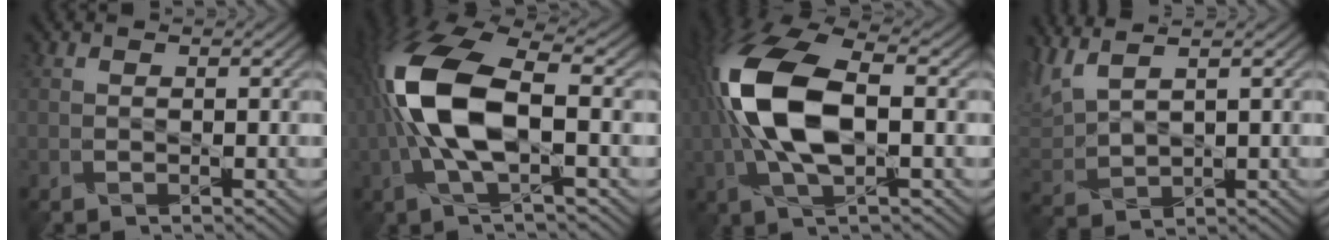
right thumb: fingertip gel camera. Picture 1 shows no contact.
{"total": 12.4, "force": [-0.8, 5.0, 11.3], "torque": [-0.268, 0.011, -0.021]}
{"total": 13.4, "force": [0.1, 6.3, 11.9], "torque": [-0.283, 0.018, -0.004]}
{"total": 5.3, "force": [3.7, 1.6, 3.4], "torque": [-0.108, 0.013, 0.075]}